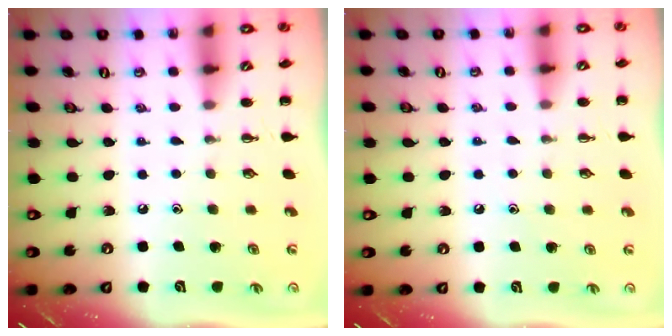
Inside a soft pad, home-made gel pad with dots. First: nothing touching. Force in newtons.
{"total": 4.3, "press": 4.2, "slide": 1.1}